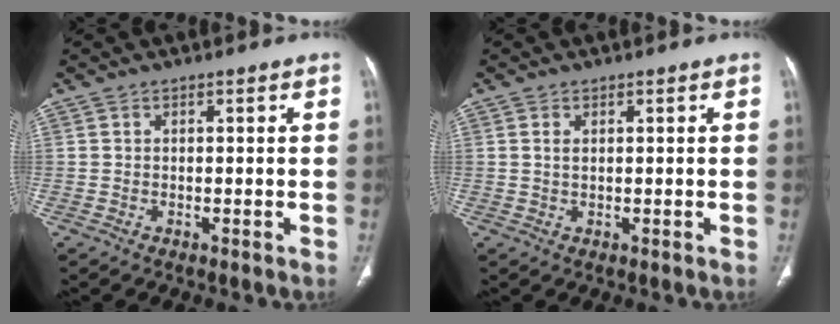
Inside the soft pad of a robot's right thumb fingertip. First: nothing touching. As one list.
[{"total": 1.3, "force": [0.4, 0.7, 1.0], "torque": [-0.025, 0.002, 0.010]}]